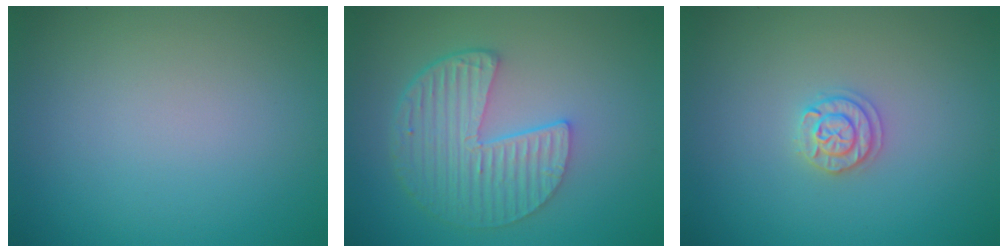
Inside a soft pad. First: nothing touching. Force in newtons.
{"total": 5.9, "press": 4.3, "slide": 3.9}
{"total": 1.8, "press": 1.8, "slide": 0.3}